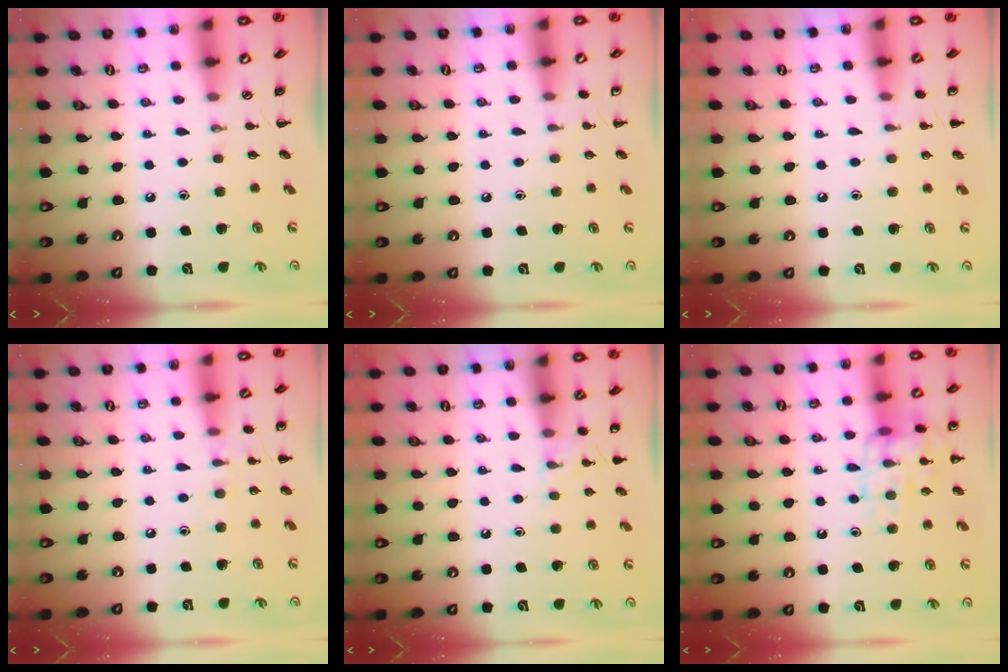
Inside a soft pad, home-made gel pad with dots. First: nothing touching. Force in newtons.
{"total": 3.0, "press": 2.8, "slide": 1.0}
{"total": 5.5, "press": 5.2, "slide": 1.8}
{"total": 6.0, "press": 5.7, "slide": 1.9}
{"total": 4.8, "press": 4.5, "slide": 1.4}
{"total": 13.5, "press": 13.4, "slide": 1.1}